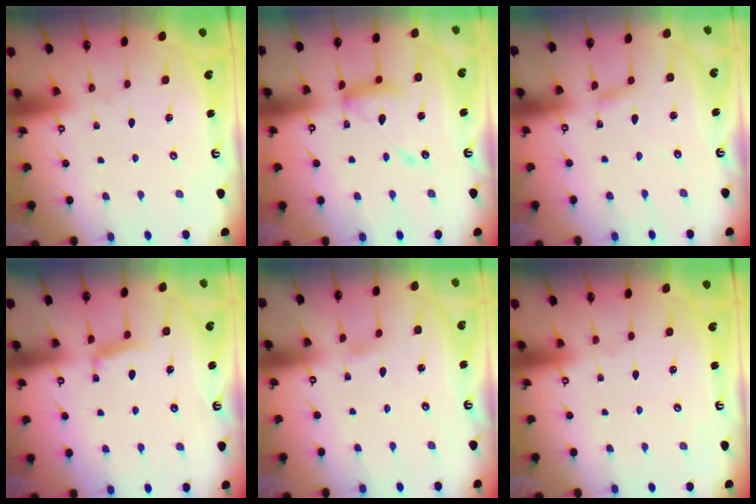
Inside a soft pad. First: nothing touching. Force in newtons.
{"total": 13.3, "press": 13.3, "slide": 1.1}
{"total": 2.5, "press": 2.4, "slide": 0.3}
{"total": 5.9, "press": 5.8, "slide": 0.8}
{"total": 2.4, "press": 2.4, "slide": 0.3}
{"total": 0.0}